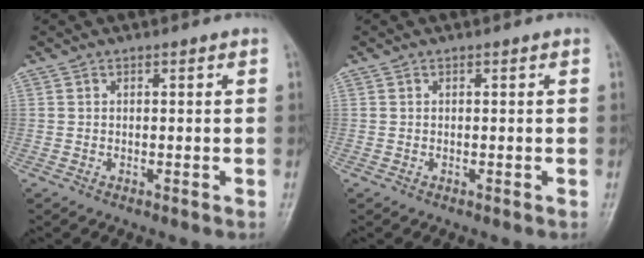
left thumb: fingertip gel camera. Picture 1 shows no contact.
{"total": 0.0}